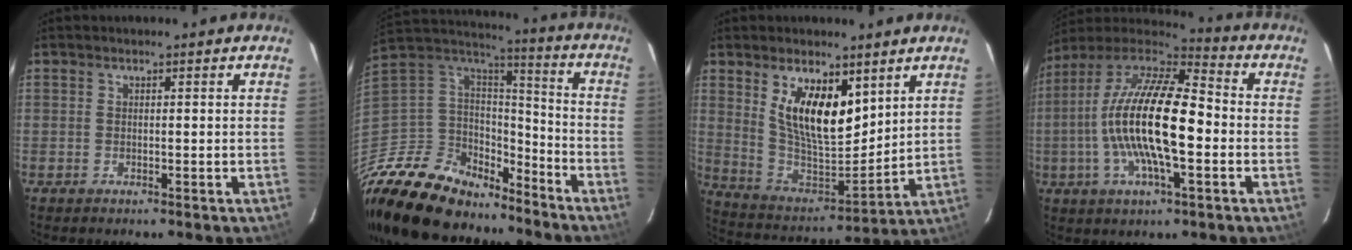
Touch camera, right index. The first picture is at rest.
{"total": 20.4, "force": [-16.0, 10.6, 7.0], "torque": [-0.182, 0.038, -0.281]}
{"total": 14.8, "force": [7.1, 6.6, 11.1], "torque": [-0.208, -0.005, 0.145]}
{"total": 20.7, "force": [-2.5, 6.1, 19.6], "torque": [-0.363, -0.002, -0.059]}